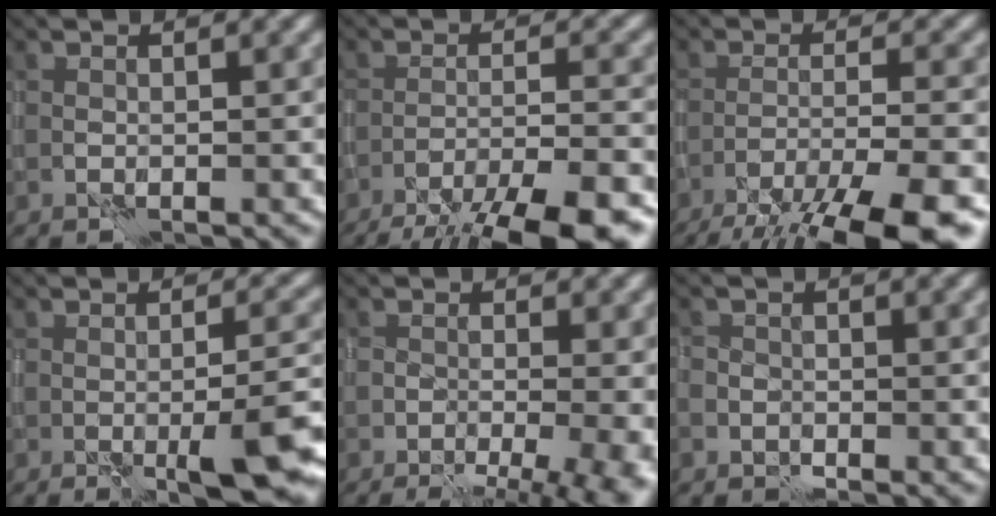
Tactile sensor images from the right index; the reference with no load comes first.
{"total": 11.3, "force": [-9.3, 2.0, 6.1], "torque": [-0.089, -0.010, -0.129]}
{"total": 10.2, "force": [-7.8, 1.6, 6.4], "torque": [-0.090, -0.012, -0.119]}
{"total": 6.8, "force": [-2.4, 1.4, 6.2], "torque": [-0.094, -0.001, -0.035]}
{"total": 10.2, "force": [-5.4, 4.2, 7.5], "torque": [-0.057, -0.004, -0.055]}
{"total": 1.7, "force": [-0.8, 1.5, 0.2], "torque": [0.005, -0.003, -0.015]}